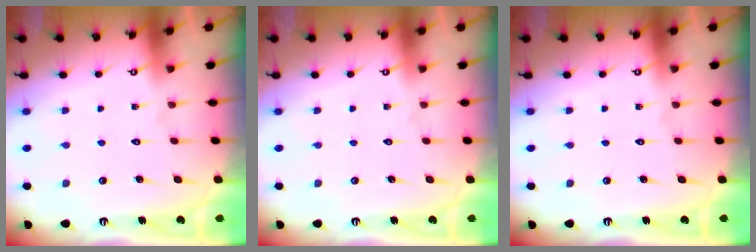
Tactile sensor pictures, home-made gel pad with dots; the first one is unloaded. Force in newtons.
{"total": 0.0}
{"total": 0.0}